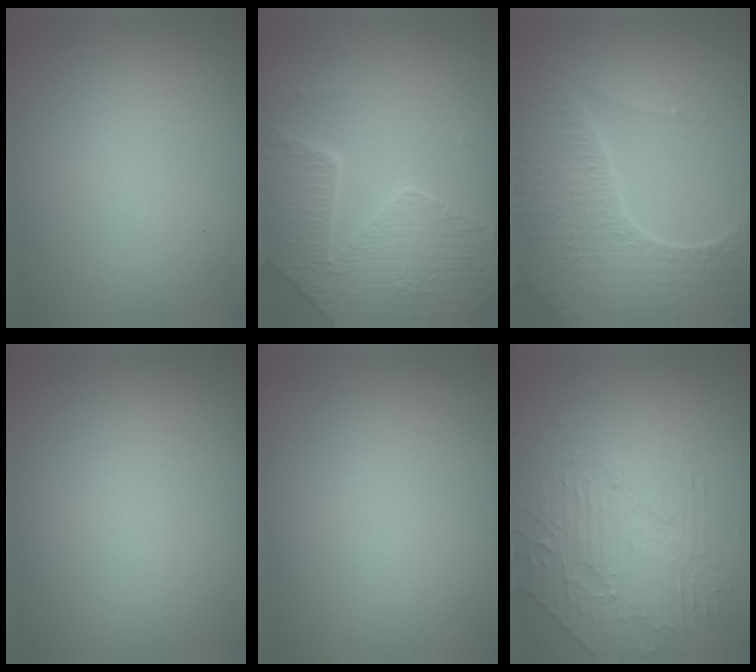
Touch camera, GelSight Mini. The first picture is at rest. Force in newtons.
{"total": 7.0, "press": 5.4, "slide": 4.5}
{"total": 7.4, "press": 5.3, "slide": 5.2}
{"total": 0.0}
{"total": 0.0}
{"total": 4.5, "press": 3.4, "slide": 3.0}